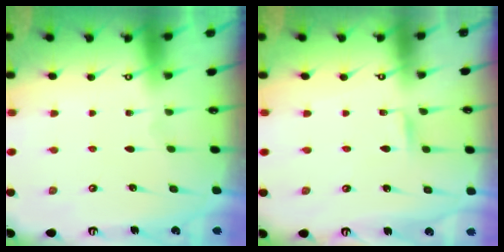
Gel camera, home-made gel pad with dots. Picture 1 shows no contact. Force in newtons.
{"total": 1.3, "press": 1.3, "slide": 0.2}